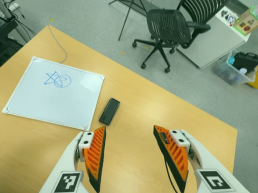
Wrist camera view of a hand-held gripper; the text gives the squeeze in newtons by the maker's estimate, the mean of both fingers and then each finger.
{"total": 0.0}